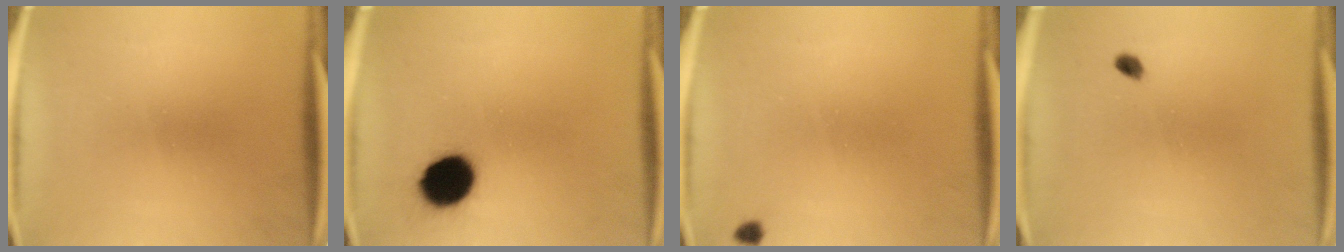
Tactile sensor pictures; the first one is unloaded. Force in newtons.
{"total": 11.7}
{"total": 1.0}
{"total": 2.0}